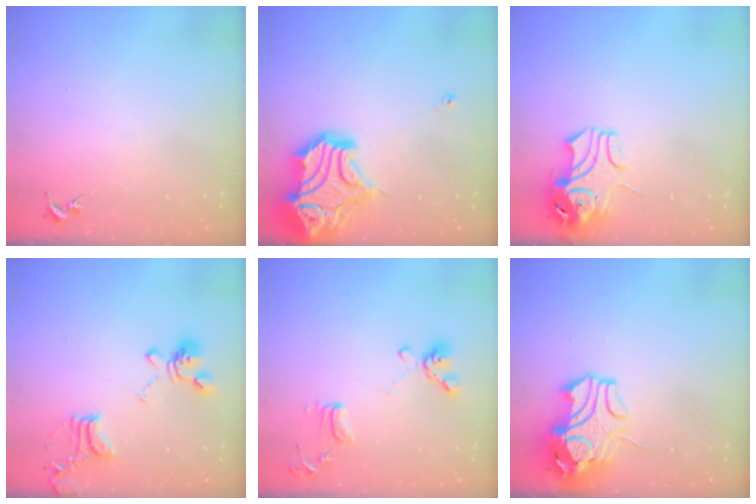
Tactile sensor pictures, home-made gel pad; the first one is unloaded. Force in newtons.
{"total": 19.6, "press": 19.4, "slide": 2.5}
{"total": 9.1, "press": 9.0, "slide": 1.4}
{"total": 17.3, "press": 17.2, "slide": 1.8}
{"total": 11.2, "press": 11.0, "slide": 2.0}
{"total": 13.3, "press": 13.1, "slide": 2.0}